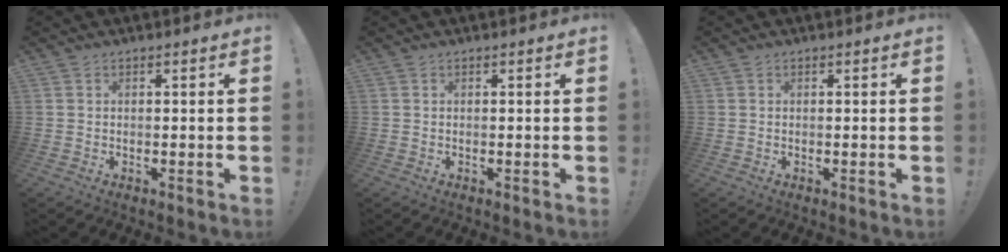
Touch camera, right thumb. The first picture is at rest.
{"total": 0.0}
{"total": 0.0}